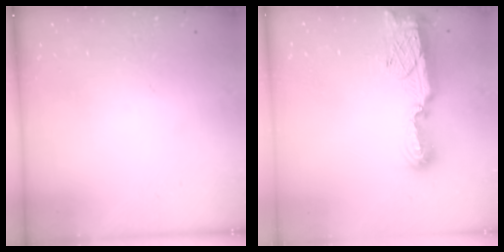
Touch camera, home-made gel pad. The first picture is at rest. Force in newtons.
{"total": 12.8, "press": 11.4, "slide": 5.9}